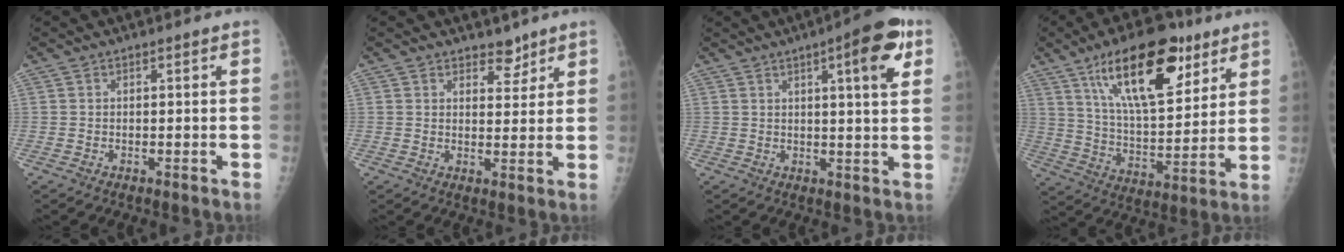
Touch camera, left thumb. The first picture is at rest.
{"total": 3.6, "force": [2.9, 2.0, 1.0], "torque": [0.008, -0.021, 0.043]}
{"total": 9.9, "force": [4.3, 2.1, 8.6], "torque": [-0.104, -0.010, 0.052]}
{"total": 21.7, "force": [11.9, 8.9, 15.8], "torque": [-0.219, -0.046, 0.204]}